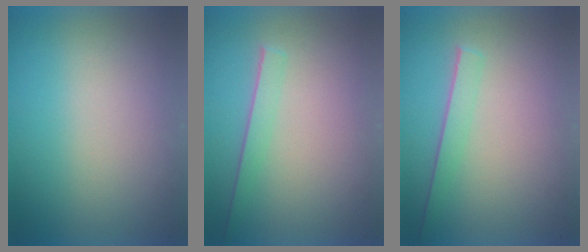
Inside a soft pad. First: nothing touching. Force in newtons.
{"total": 1.5}
{"total": 1.4}